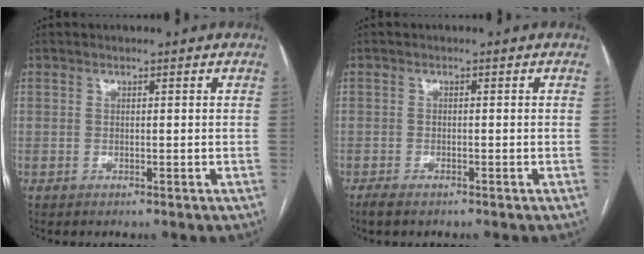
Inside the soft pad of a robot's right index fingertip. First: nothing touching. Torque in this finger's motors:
{"motor_torque": [-0.08, -0.09, 0.13, 0.02]}